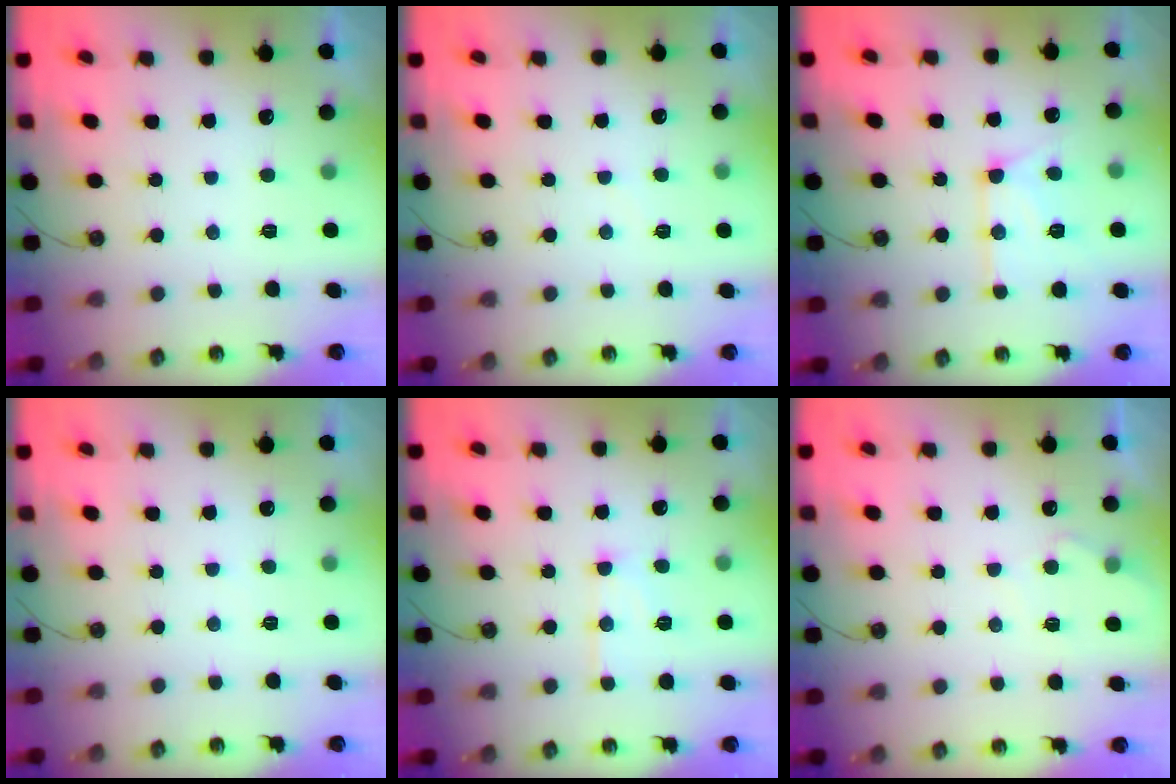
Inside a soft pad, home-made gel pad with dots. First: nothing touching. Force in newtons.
{"total": 2.1, "press": 2.1, "slide": 0.3}
{"total": 13.6, "press": 13.5, "slide": 1.2}
{"total": 1.9, "press": 1.9, "slide": 0.3}
{"total": 8.9, "press": 8.9, "slide": 0.7}
{"total": 5.1, "press": 5.1, "slide": 0.4}